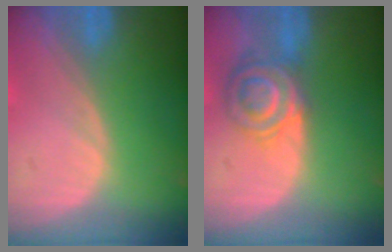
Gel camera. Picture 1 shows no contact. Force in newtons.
{"total": 7.1, "press": 6.0, "slide": 3.8}